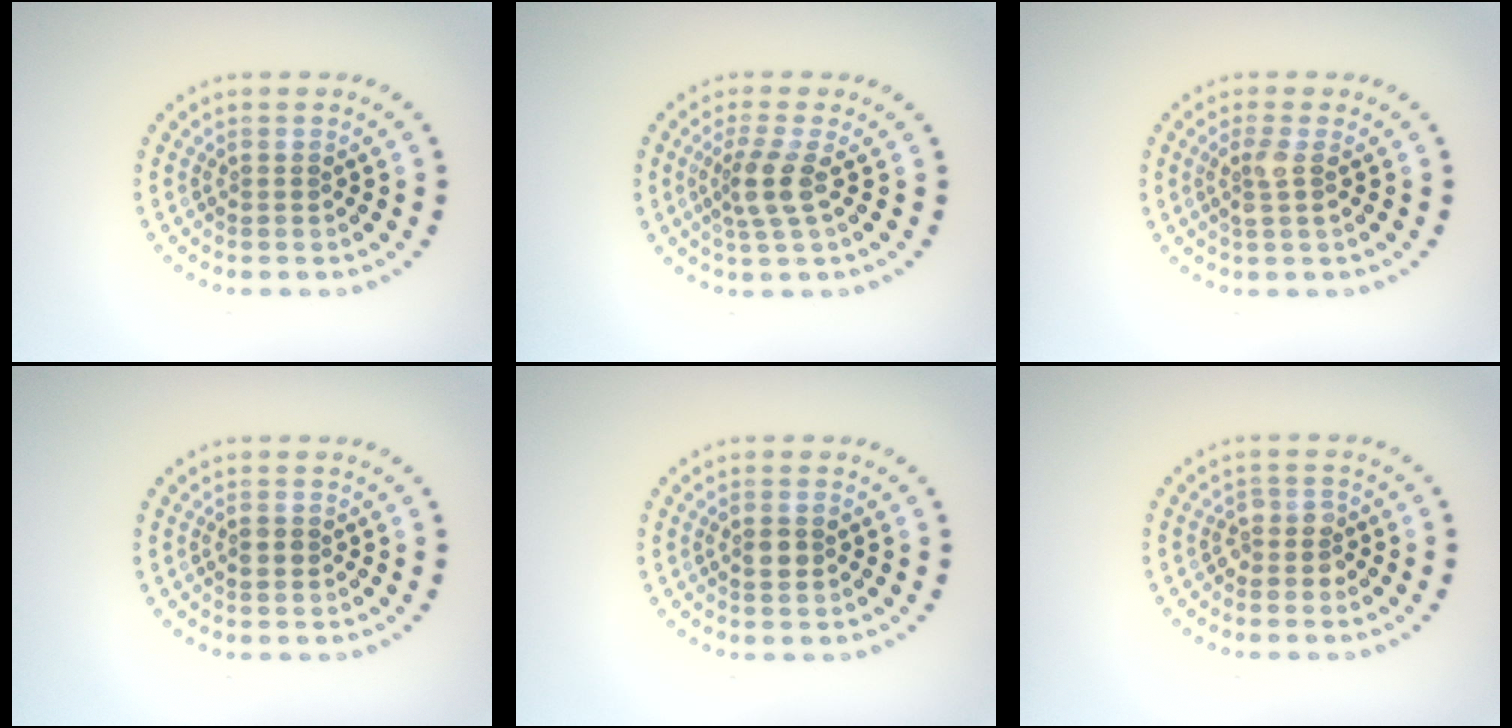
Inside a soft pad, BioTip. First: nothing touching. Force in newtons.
{"total": 2.8, "press": 2.1, "slide": 1.8}
{"total": 1.8, "press": 1.5, "slide": 1.0}
{"total": 1.3, "press": 1.2, "slide": 0.3}
{"total": 1.5, "press": 1.5, "slide": 0.3}
{"total": 1.7, "press": 1.4, "slide": 0.9}